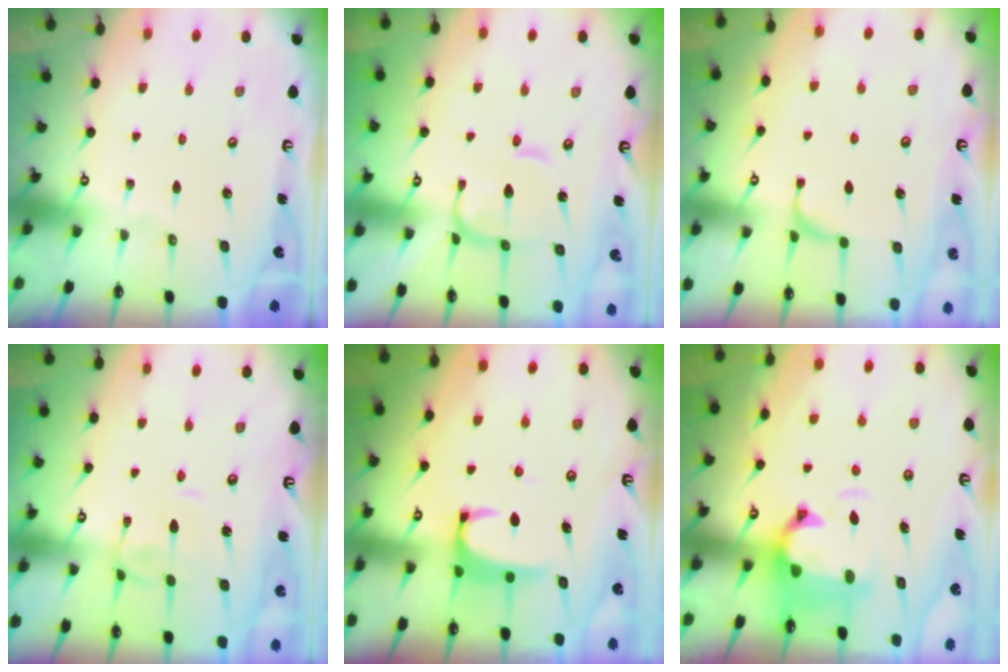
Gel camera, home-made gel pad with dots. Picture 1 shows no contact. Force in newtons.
{"total": 2.2, "press": 2.2, "slide": 0.5}
{"total": 2.4, "press": 2.4, "slide": 0.4}
{"total": 0.7, "press": 0.6, "slide": 0.4}
{"total": 2.0, "press": 2.0, "slide": 0.3}
{"total": 1.6, "press": 0.9, "slide": 1.4}